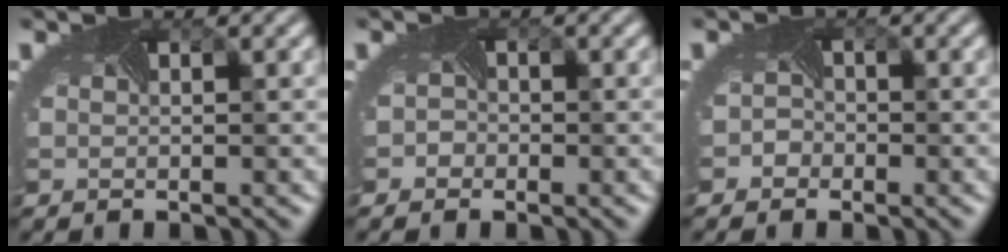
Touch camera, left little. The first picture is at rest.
{"total": 1.0, "force": [-0.6, 0.8, -0.3], "torque": [0.009, -0.005, -0.016]}
{"total": 1.4, "force": [-0.9, 1.0, -0.3], "torque": [0.008, -0.002, -0.022]}